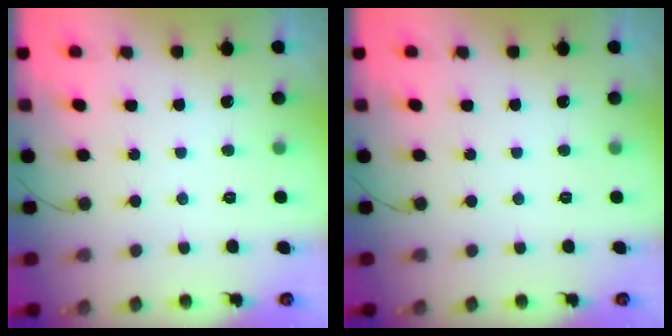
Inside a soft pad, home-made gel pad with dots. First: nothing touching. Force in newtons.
{"total": 0.0}